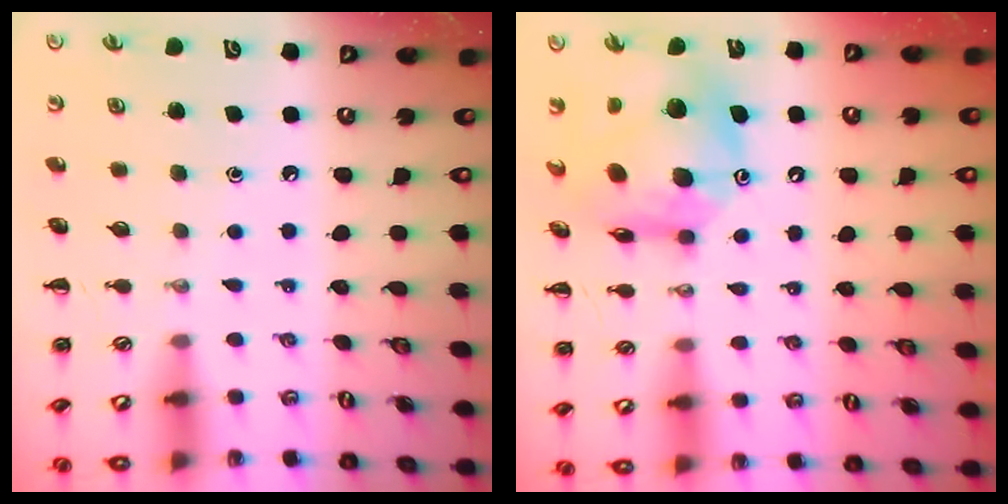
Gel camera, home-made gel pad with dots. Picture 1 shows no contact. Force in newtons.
{"total": 12.6, "press": 12.1, "slide": 3.5}